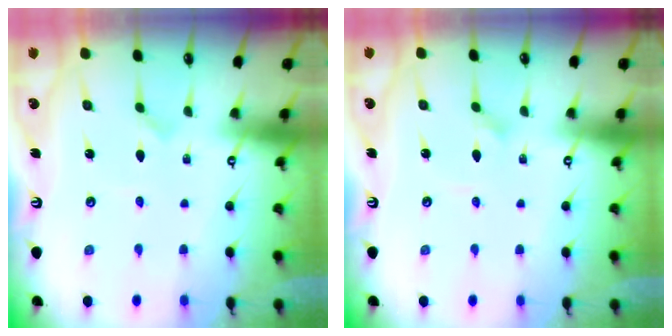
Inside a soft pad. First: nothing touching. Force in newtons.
{"total": 1.3, "press": 1.3, "slide": 0.0}